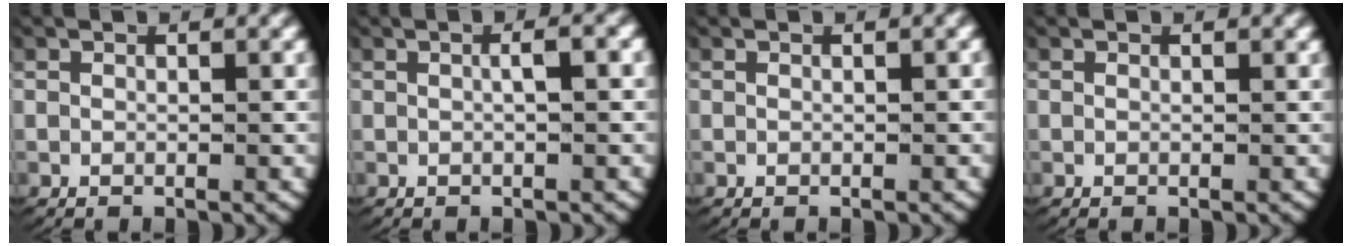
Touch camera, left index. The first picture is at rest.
{"total": 1.4, "force": [0.1, 0.0, 1.4], "torque": [-0.022, 0.004, 0.004]}
{"total": 0.0}
{"total": 0.0}